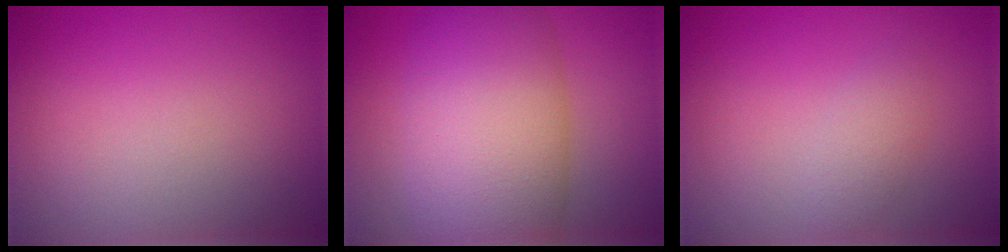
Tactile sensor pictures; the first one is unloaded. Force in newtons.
{"total": 11.3, "press": 11.3, "slide": 0.3}
{"total": 1.7, "press": 1.7, "slide": 0.1}